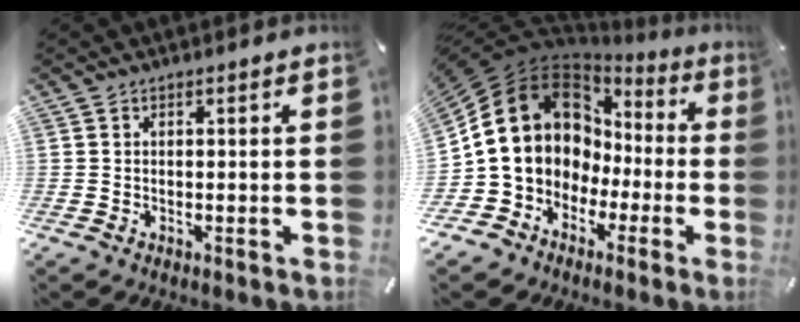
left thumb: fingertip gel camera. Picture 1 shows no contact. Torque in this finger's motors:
{"motor_torque": [0.15, 3.57, 1.81, 0.20, 0.81]}